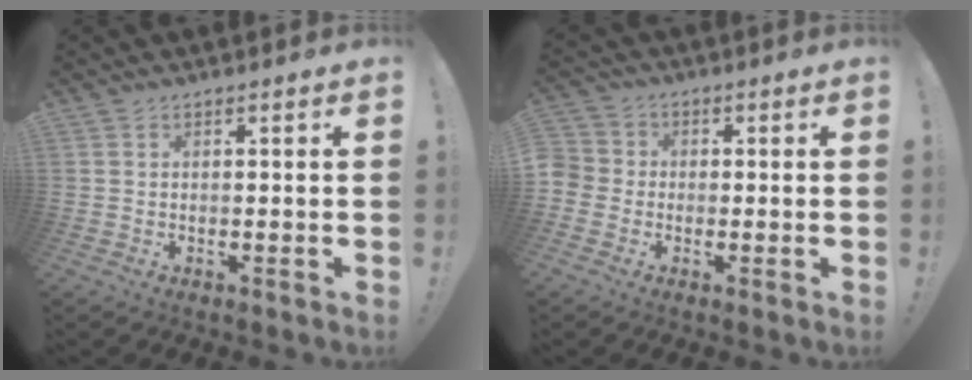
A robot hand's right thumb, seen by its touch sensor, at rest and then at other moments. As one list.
[{"total": 3.9, "force": [-1.5, 3.5, 1.2], "torque": [-0.024, 0.014, -0.028]}]